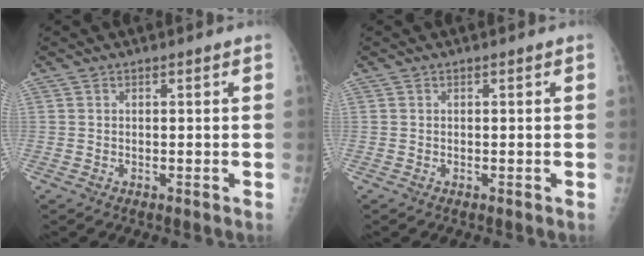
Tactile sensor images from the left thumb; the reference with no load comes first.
{"total": 0.0}